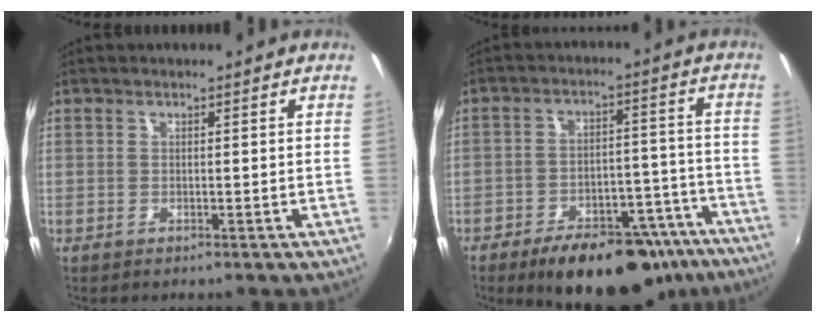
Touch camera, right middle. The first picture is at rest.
{"total": 20.7, "force": [-15.3, 8.9, 10.7], "torque": [-0.162, 0.014, -0.189]}